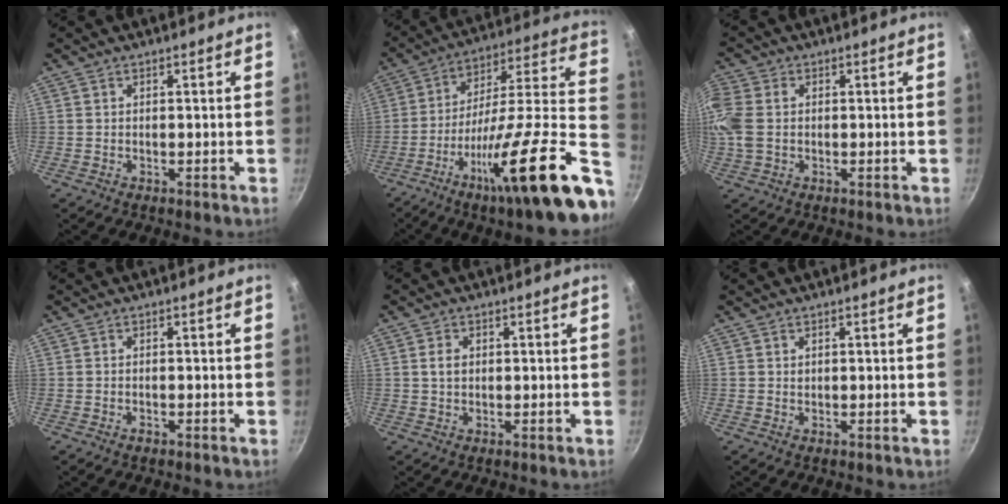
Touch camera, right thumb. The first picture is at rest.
{"total": 28.6, "force": [-11.8, 4.9, 25.6], "torque": [-0.338, 0.046, -0.193]}
{"total": 6.8, "force": [0.2, 5.0, 4.7], "torque": [-0.108, 0.006, -0.002]}
{"total": 0.9, "force": [-0.6, 0.4, 0.5], "torque": [-0.014, 0.004, -0.011]}
{"total": 2.3, "force": [0.3, 1.7, 1.5], "torque": [-0.022, 0.004, 0.005]}
{"total": 0.5, "force": [0.2, 0.5, 0.2], "torque": [0.000, 0.001, 0.003]}